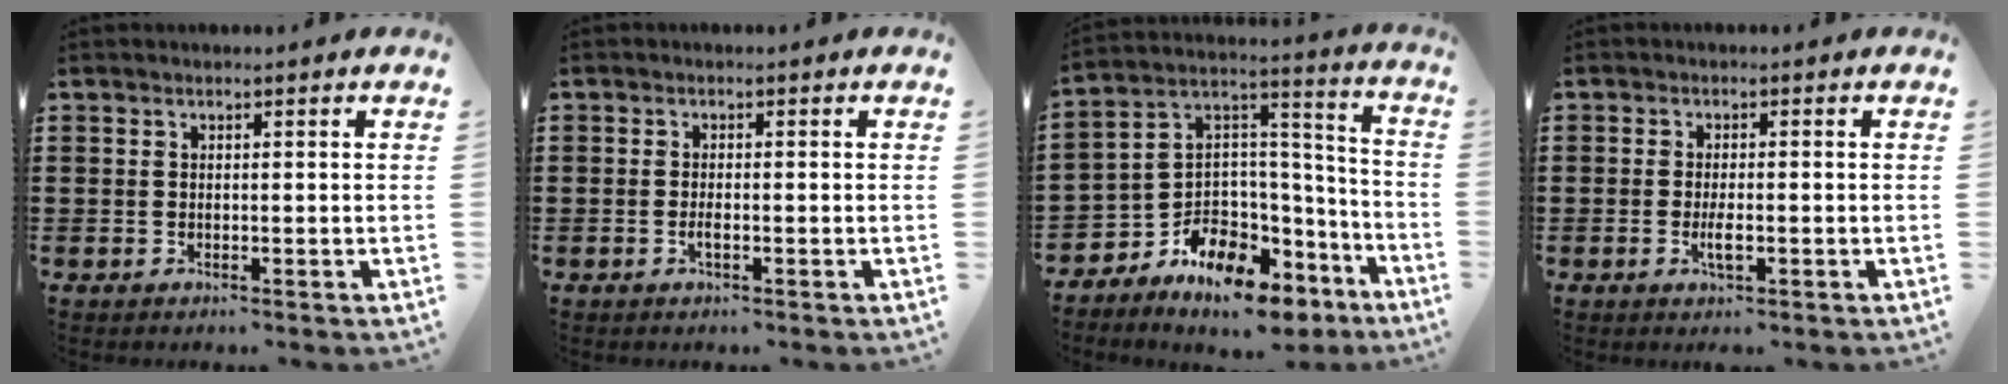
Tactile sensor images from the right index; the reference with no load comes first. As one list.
[{"total": 1.1, "force": [-0.3, 0.1, 1.0], "torque": [-0.018, -0.004, -0.004]}, {"total": 7.7, "force": [-6.1, 4.6, 0.7], "torque": [-0.032, -0.003, -0.114]}, {"total": 2.8, "force": [-0.8, 0.7, 2.6], "torque": [-0.059, -0.007, -0.019]}]